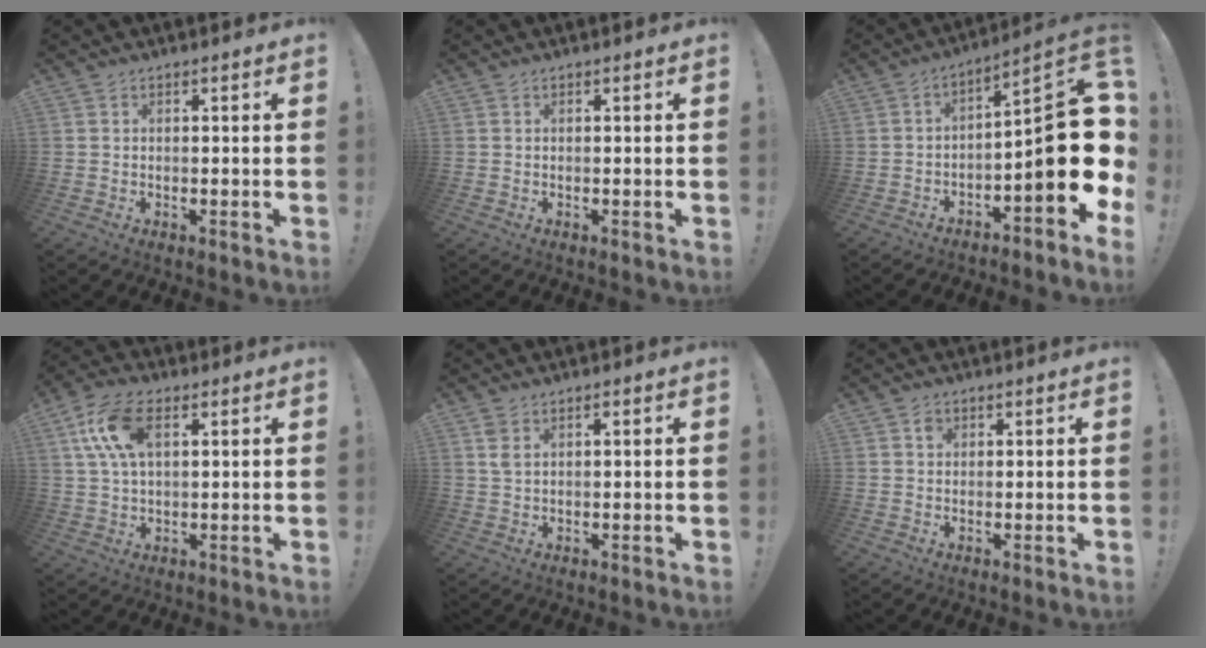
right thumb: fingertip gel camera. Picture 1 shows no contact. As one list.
[{"total": 0.0}, {"total": 18.0, "force": [-2.4, 4.5, 17.3], "torque": [-0.253, 0.005, -0.037]}, {"total": 12.3, "force": [3.9, 6.6, 9.6], "torque": [-0.188, 0.002, 0.074]}, {"total": 2.7, "force": [1.0, 1.6, 1.9], "torque": [-0.038, 0.004, 0.017]}, {"total": 1.5, "force": [0.5, 1.3, 0.5], "torque": [-0.002, 0.000, 0.007]}]